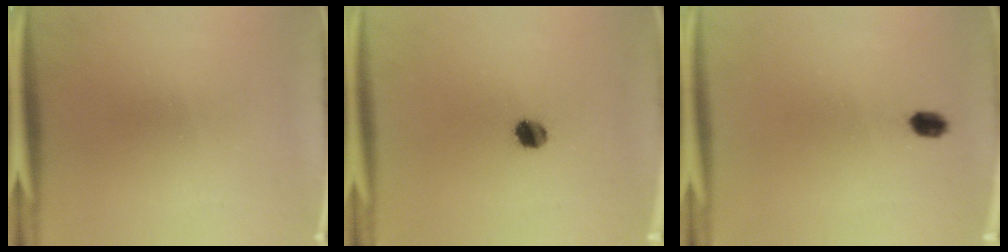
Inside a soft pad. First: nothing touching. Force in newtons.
{"total": 3.9}
{"total": 2.4}